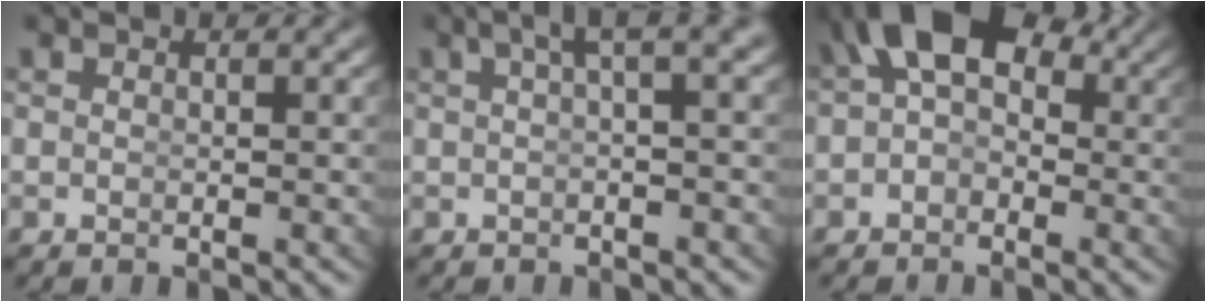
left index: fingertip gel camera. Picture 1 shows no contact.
{"total": 4.1, "force": [2.0, 0.3, 3.5], "torque": [-0.040, 0.025, 0.026]}
{"total": 6.2, "force": [2.0, 3.7, 4.6], "torque": [-0.076, -0.007, 0.027]}